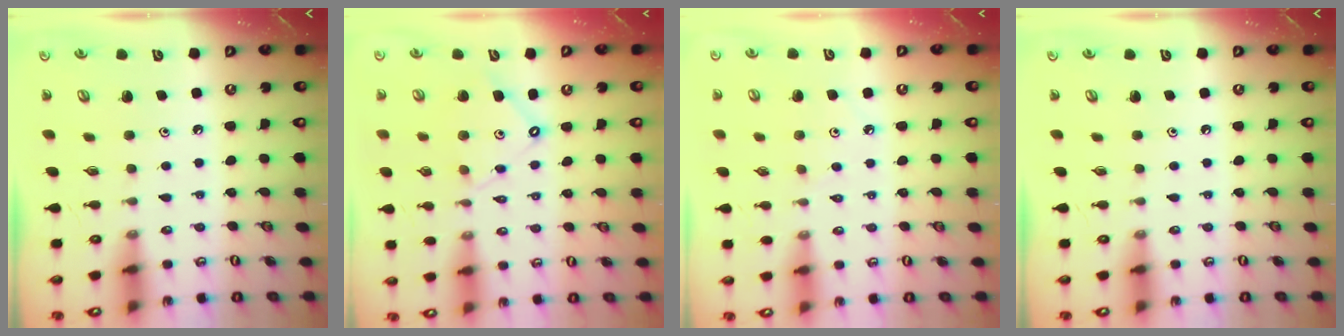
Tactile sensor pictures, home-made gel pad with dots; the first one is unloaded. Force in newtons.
{"total": 8.3, "press": 8.2, "slide": 0.7}
{"total": 3.9, "press": 3.8, "slide": 0.7}
{"total": 0.0}